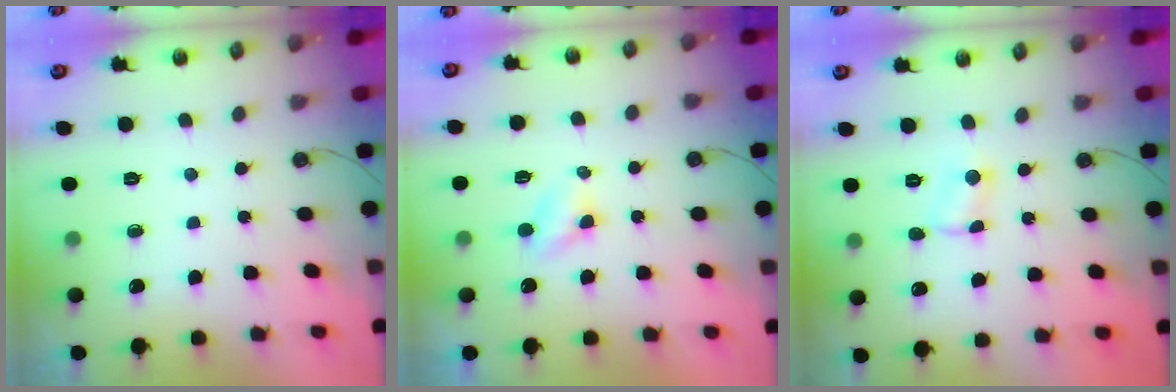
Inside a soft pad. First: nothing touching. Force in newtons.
{"total": 2.7, "press": 2.7, "slide": 0.3}
{"total": 3.5, "press": 3.4, "slide": 0.7}